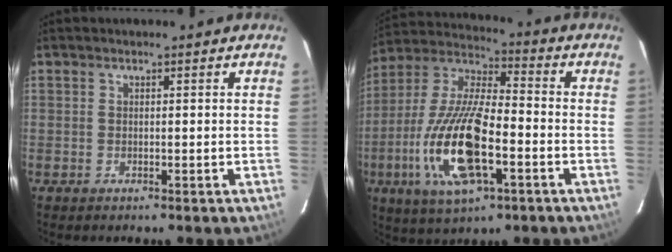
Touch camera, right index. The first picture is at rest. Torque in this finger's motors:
{"motor_torque": [2.14, 0.00, 1.05, 0.21]}